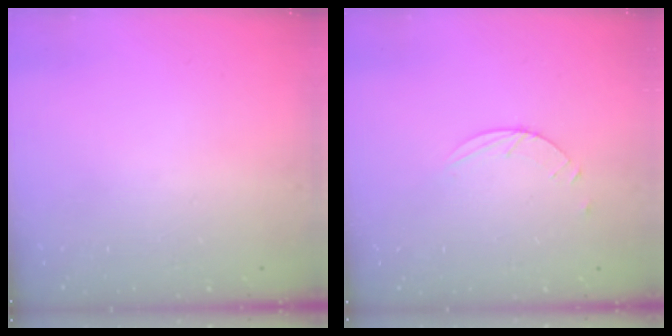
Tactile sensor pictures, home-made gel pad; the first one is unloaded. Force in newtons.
{"total": 2.5, "press": 2.4, "slide": 0.3}